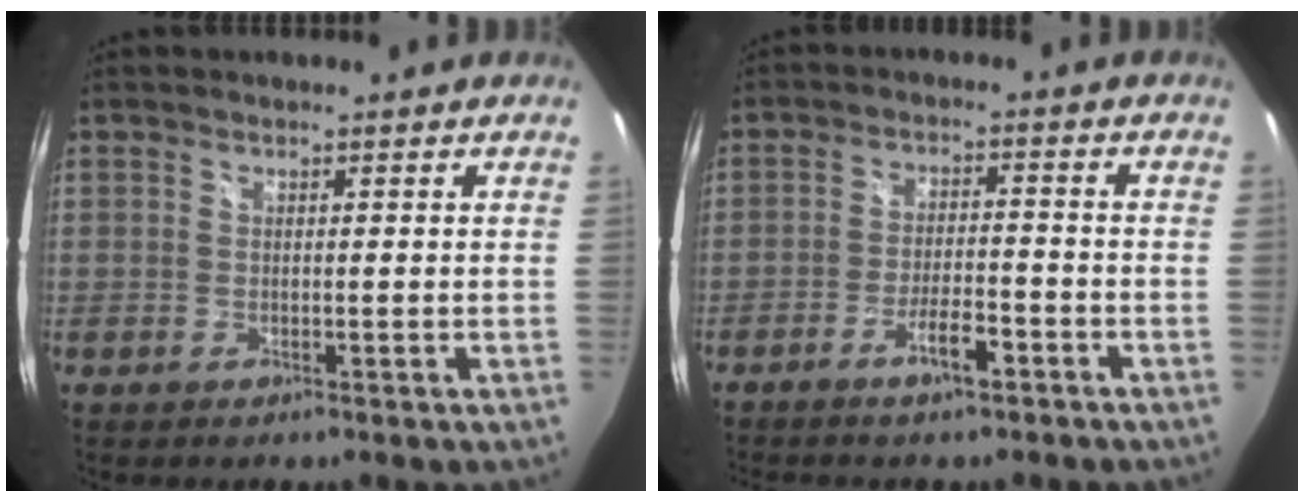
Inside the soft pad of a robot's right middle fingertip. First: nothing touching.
{"total": 5.1, "force": [-3.7, 1.2, 3.3], "torque": [-0.073, 0.001, -0.061]}